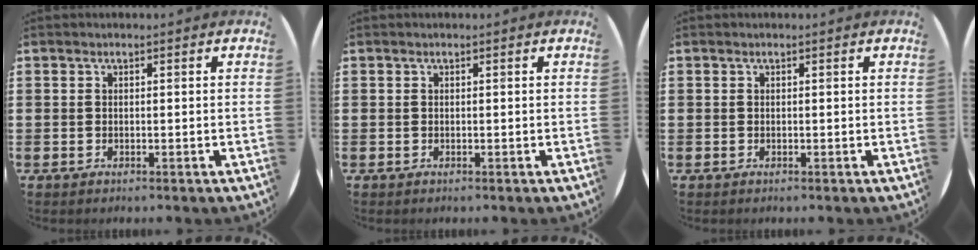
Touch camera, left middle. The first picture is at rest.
{"total": 0.0}
{"total": 0.0}